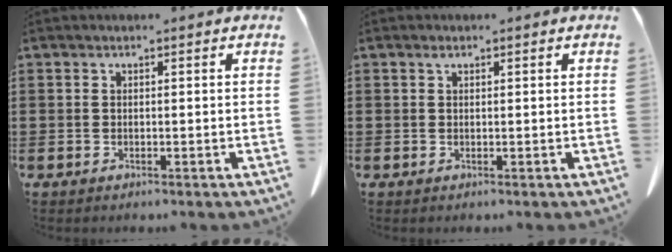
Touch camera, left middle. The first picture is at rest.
{"total": 0.6, "force": [0.3, 0.3, 0.4], "torque": [-0.009, 0.000, 0.008]}